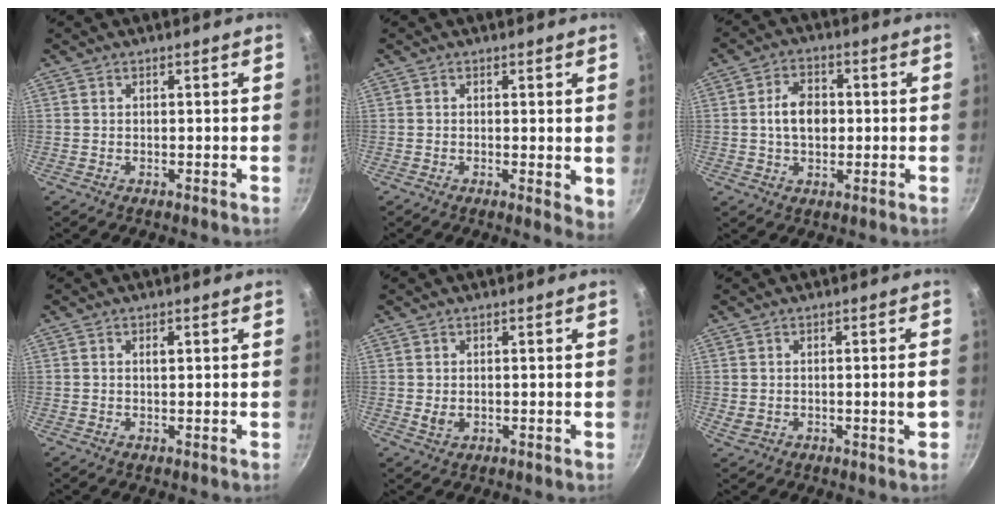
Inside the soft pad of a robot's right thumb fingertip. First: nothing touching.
{"total": 3.3, "force": [0.1, 1.3, 3.0], "torque": [-0.036, -0.010, 0.000]}
{"total": 7.3, "force": [0.1, 5.1, 5.2], "torque": [-0.070, 0.012, -0.004]}
{"total": 1.1, "force": [0.2, 0.6, 0.9], "torque": [-0.010, 0.004, 0.003]}
{"total": 2.1, "force": [-0.1, 1.5, 1.5], "torque": [-0.025, -0.003, 0.000]}
{"total": 4.0, "force": [-0.5, 1.1, 3.8], "torque": [-0.059, 0.001, -0.002]}